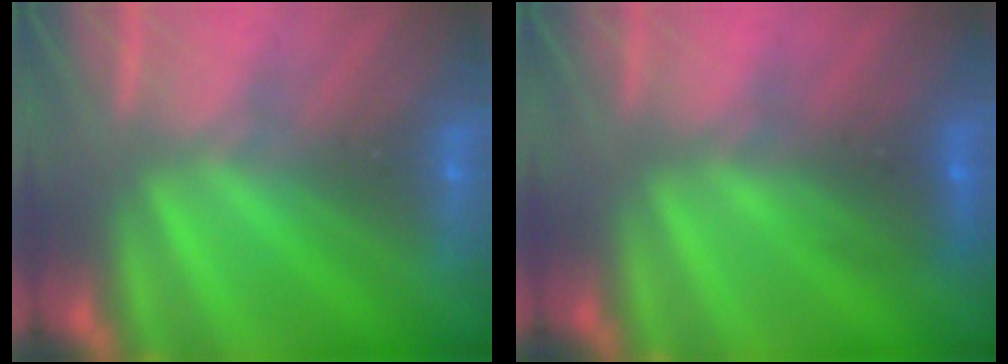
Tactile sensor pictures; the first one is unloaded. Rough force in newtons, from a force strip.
{"total": 2.7}